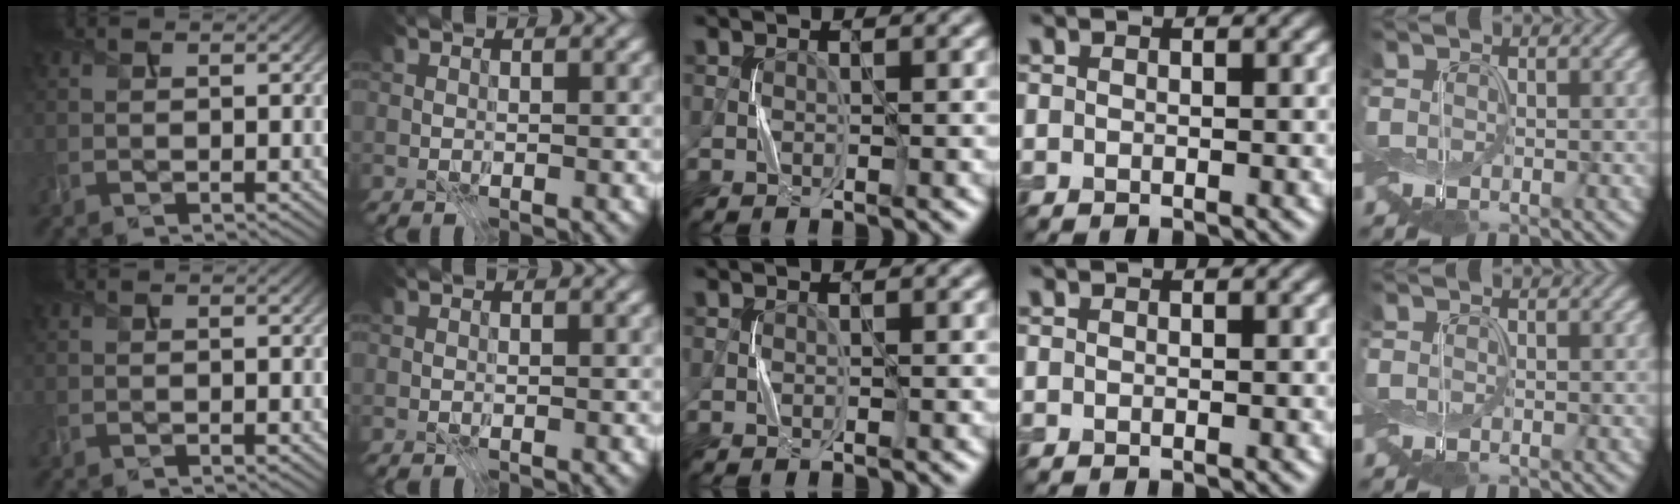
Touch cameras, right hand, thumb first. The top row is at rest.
{}